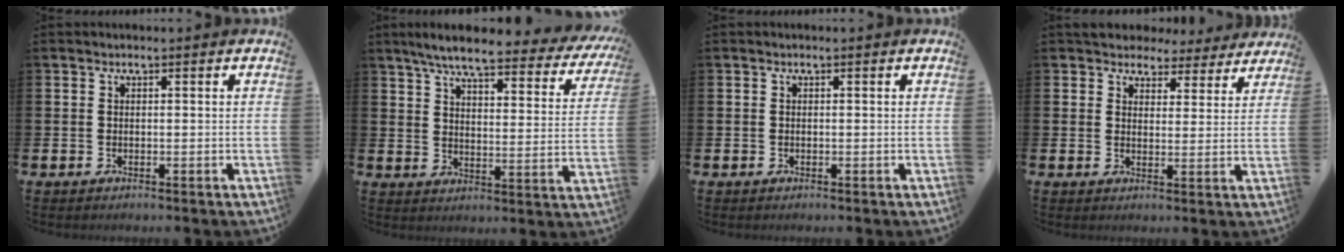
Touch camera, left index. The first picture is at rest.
{"total": 6.7, "force": [5.7, 0.9, 3.4], "torque": [-0.082, -0.036, 0.091]}
{"total": 0.0}
{"total": 4.4, "force": [3.9, 2.0, 0.2], "torque": [-0.010, -0.027, 0.064]}